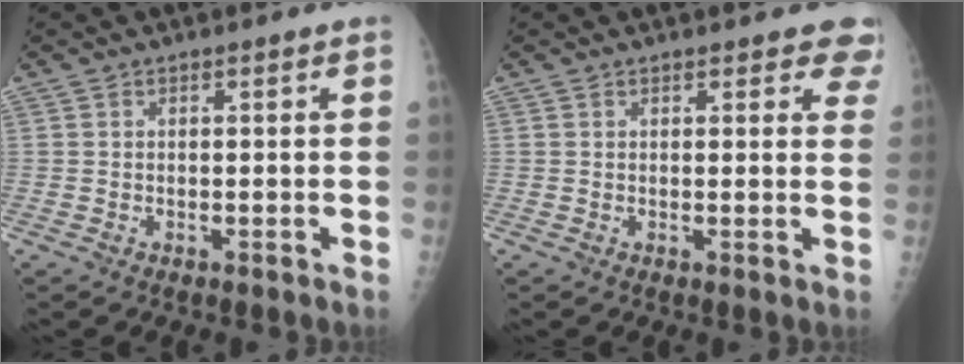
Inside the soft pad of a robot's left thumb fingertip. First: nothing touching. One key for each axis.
{"total": 4.5, "fx": 3.8, "fy": 1.9, "fz": 1.6, "tx": 0.017, "ty": -0.013, "tz": 0.029}